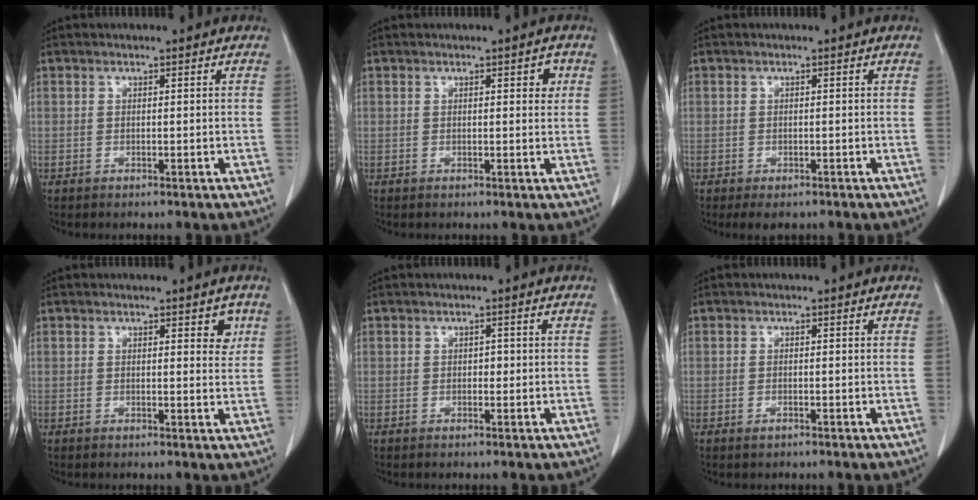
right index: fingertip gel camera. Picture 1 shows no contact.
{"total": 1.7, "force": [0.7, 0.7, 1.4], "torque": [-0.014, 0.000, 0.007]}
{"total": 2.4, "force": [-1.7, 1.4, 1.0], "torque": [-0.008, -0.001, -0.017]}
{"total": 2.7, "force": [1.4, 1.1, 2.1], "torque": [-0.019, -0.006, 0.014]}
{"total": 0.8, "force": [-0.1, 0.6, 0.6], "torque": [-0.005, 0.002, -0.003]}
{"total": 0.8, "force": [-0.5, 0.3, 0.5], "torque": [-0.013, -0.002, -0.004]}